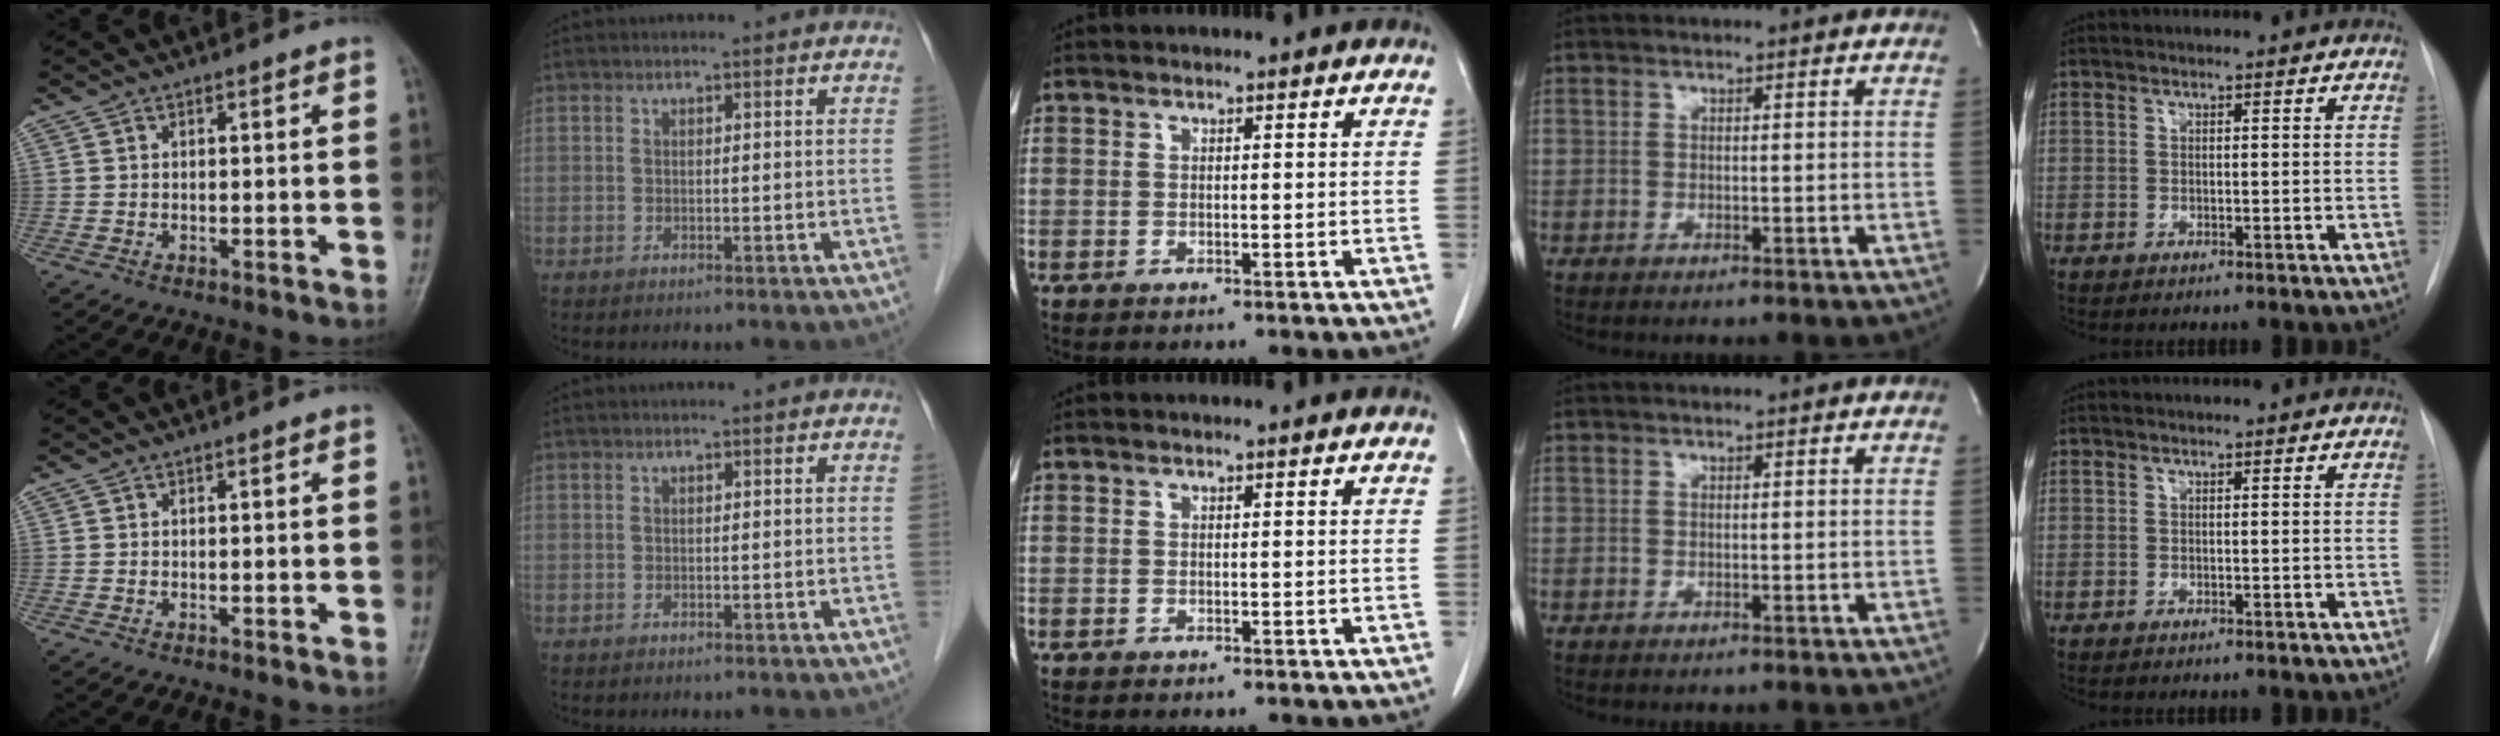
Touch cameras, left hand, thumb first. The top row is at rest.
{}